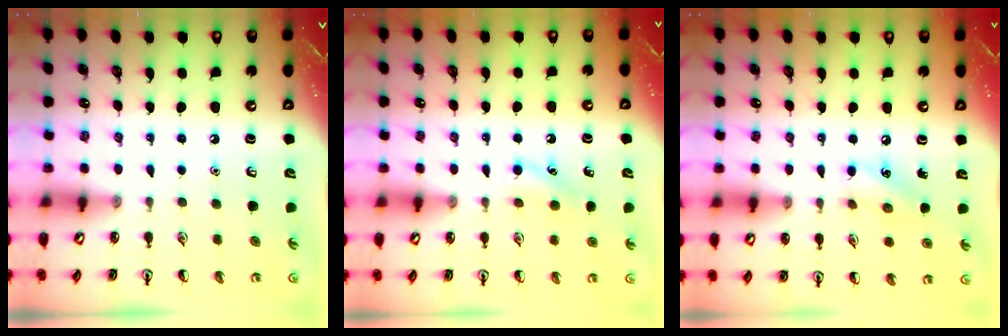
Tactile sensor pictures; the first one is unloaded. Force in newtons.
{"total": 6.9, "press": 6.8, "slide": 1.6}
{"total": 7.6, "press": 7.5, "slide": 1.2}